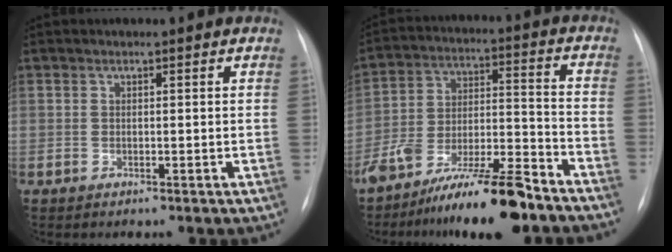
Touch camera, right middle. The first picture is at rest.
{"total": 15.1, "force": [-11.9, 1.8, 9.2], "torque": [-0.159, 0.007, -0.203]}